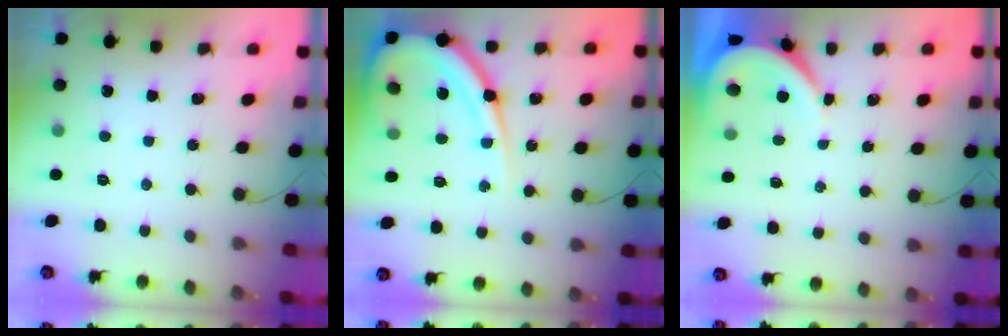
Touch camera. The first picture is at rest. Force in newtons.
{"total": 15.5, "press": 15.4, "slide": 1.2}
{"total": 3.9, "press": 3.8, "slide": 0.4}